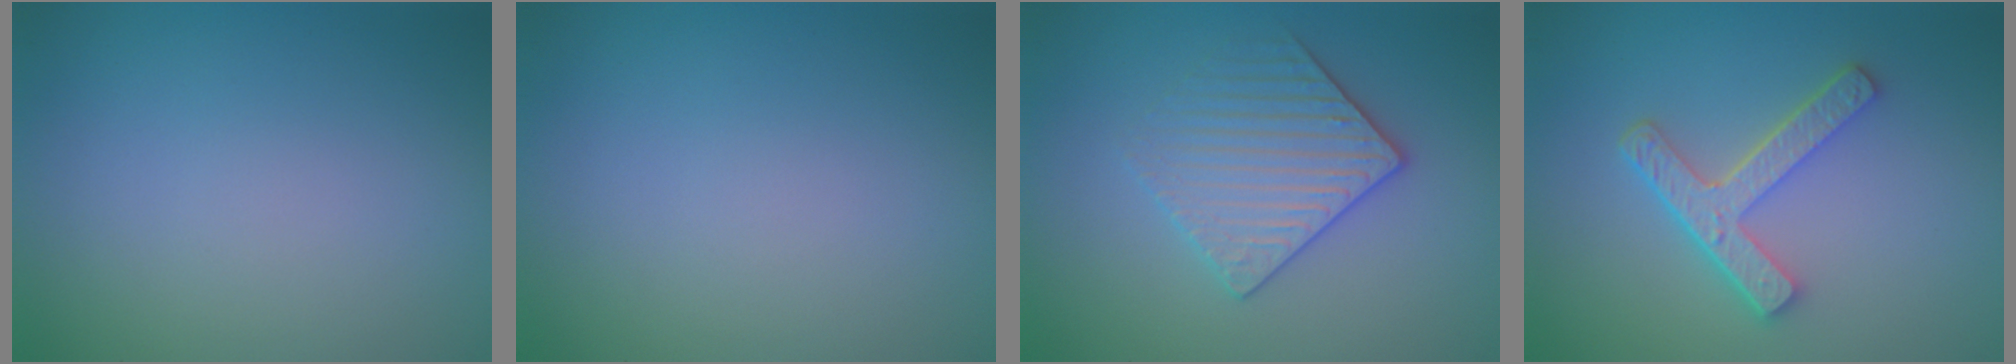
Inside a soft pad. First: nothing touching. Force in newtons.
{"total": 0.0}
{"total": 3.4, "press": 3.2, "slide": 1.0}
{"total": 4.4, "press": 3.3, "slide": 2.9}